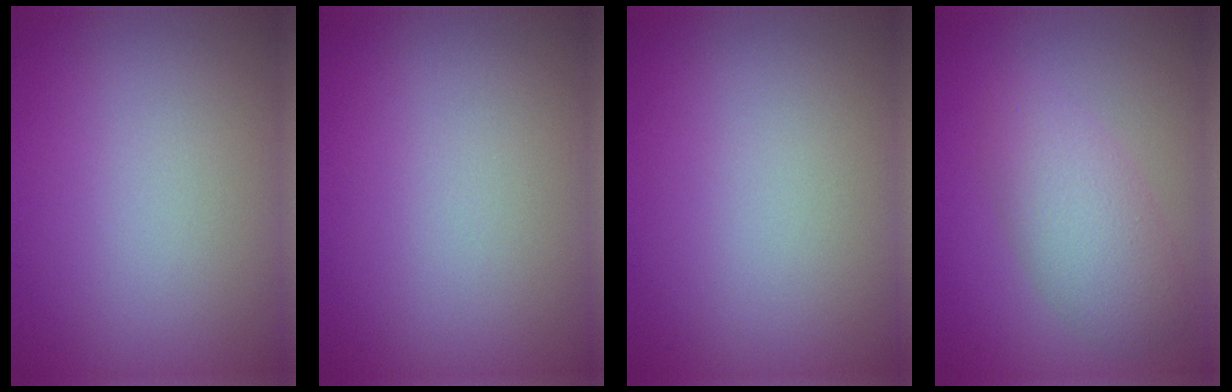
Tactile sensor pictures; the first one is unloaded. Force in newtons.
{"total": 0.0}
{"total": 0.0}
{"total": 4.1, "press": 4.1, "slide": 0.1}